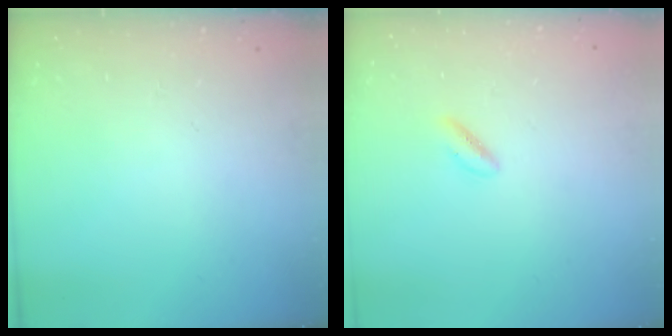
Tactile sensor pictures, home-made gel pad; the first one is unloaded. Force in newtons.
{"total": 1.5, "press": 1.1, "slide": 1.0}